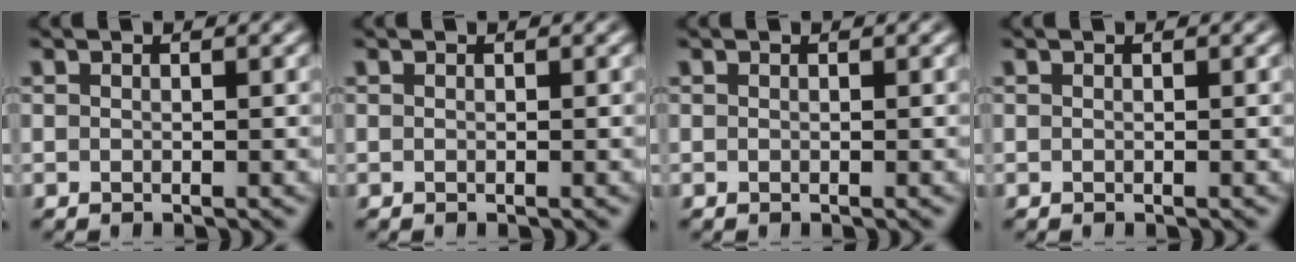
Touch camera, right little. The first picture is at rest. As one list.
[{"total": 0.0}, {"total": 0.0}, {"total": 0.0}]